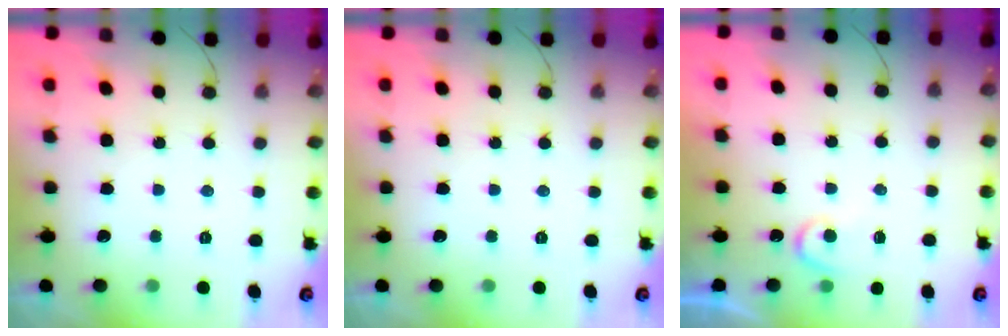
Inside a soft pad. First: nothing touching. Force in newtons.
{"total": 0.0}
{"total": 4.9, "press": 4.9, "slide": 0.5}